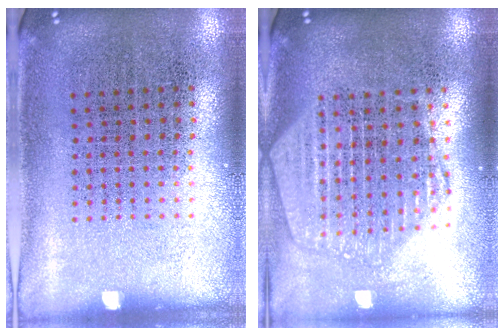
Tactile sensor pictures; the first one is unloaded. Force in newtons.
{"total": 2.2, "press": 1.9, "slide": 1.1}